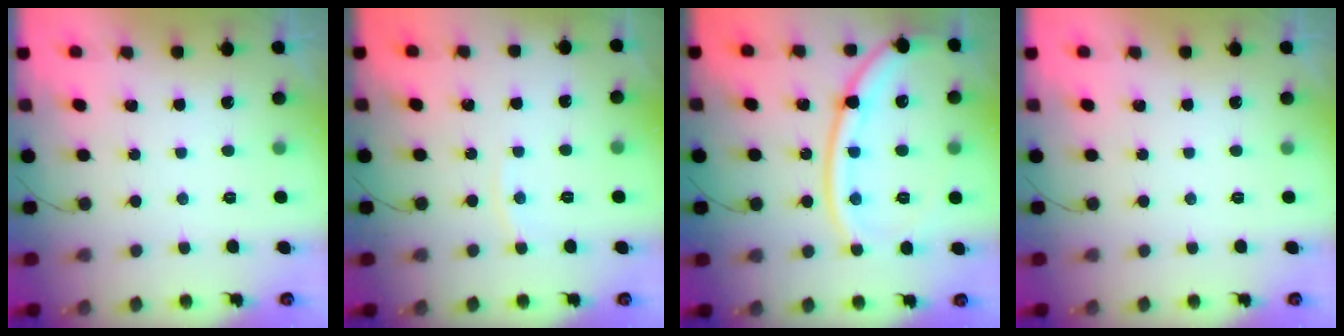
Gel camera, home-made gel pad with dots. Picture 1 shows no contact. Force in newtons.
{"total": 2.7, "press": 2.7, "slide": 0.3}
{"total": 17.6, "press": 17.5, "slide": 2.0}
{"total": 0.0}